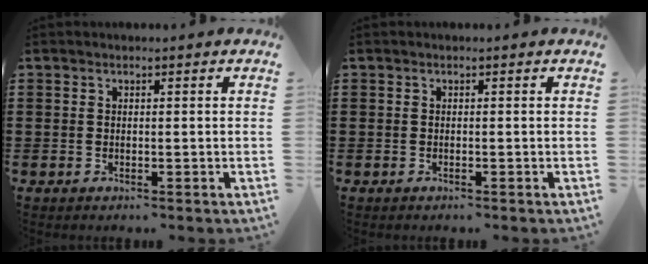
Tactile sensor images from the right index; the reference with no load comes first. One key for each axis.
{"total": 0.0}